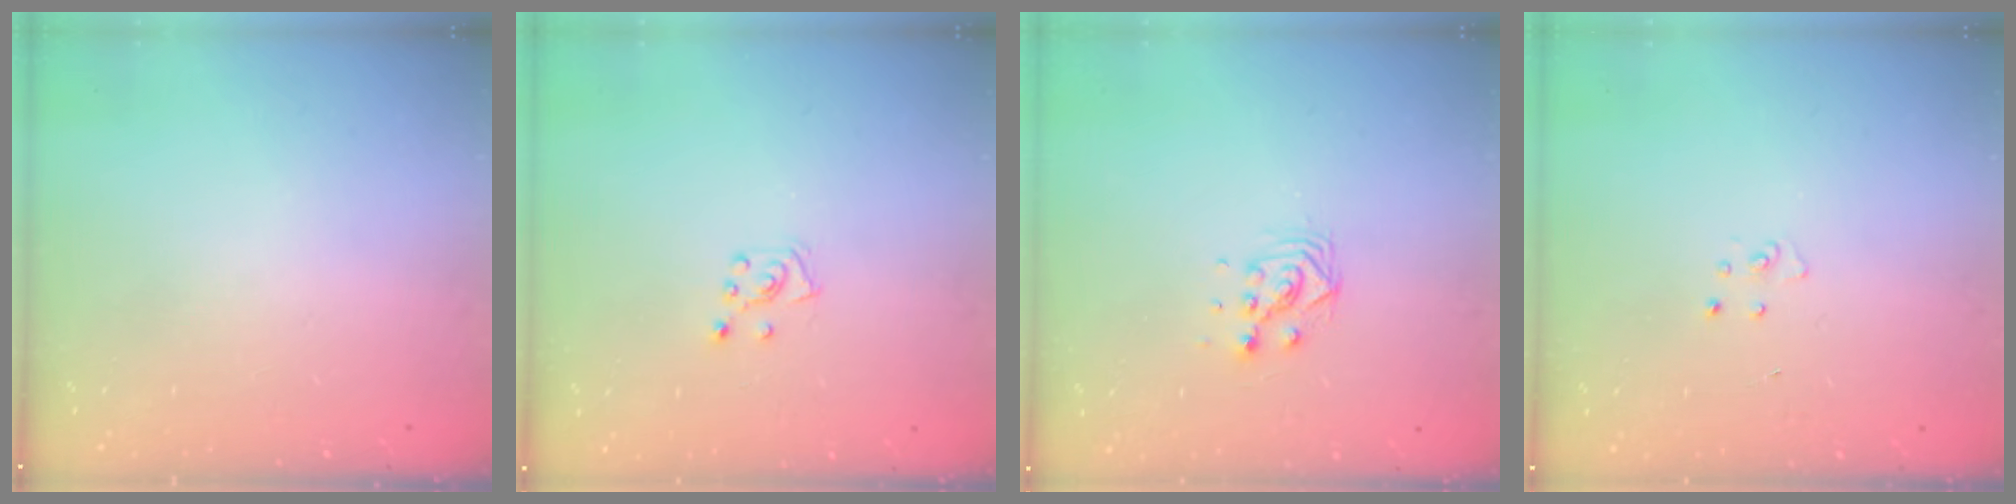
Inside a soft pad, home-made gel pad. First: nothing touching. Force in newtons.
{"total": 5.9, "press": 5.8, "slide": 0.7}
{"total": 5.7, "press": 5.7, "slide": 0.2}
{"total": 3.6, "press": 3.6, "slide": 0.3}